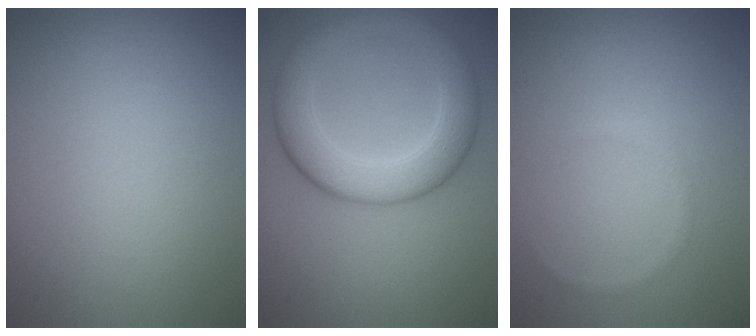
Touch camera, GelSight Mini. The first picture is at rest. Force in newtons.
{"total": 6.6, "press": 6.6, "slide": 0.1}
{"total": 0.6, "press": 0.6, "slide": 0.1}